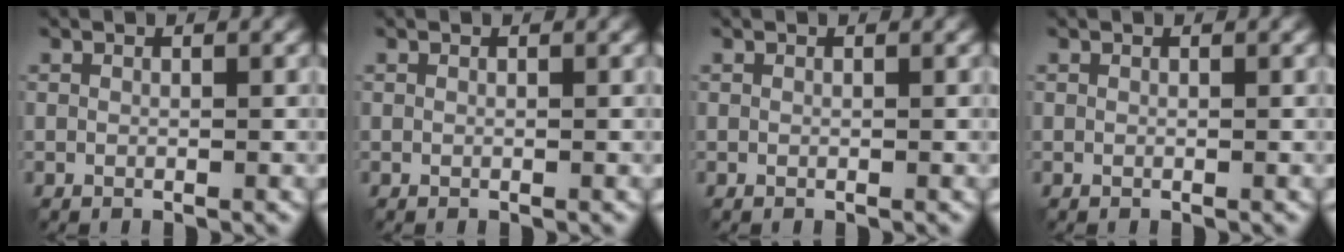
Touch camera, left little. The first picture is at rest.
{"total": 0.0}
{"total": 0.0}
{"total": 0.0}